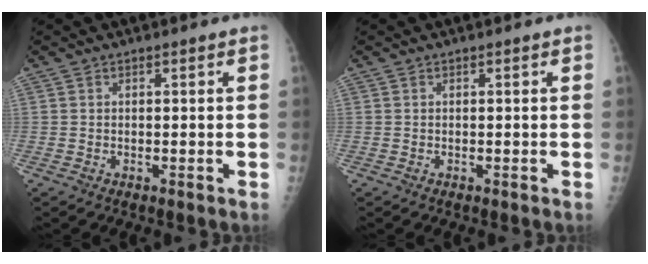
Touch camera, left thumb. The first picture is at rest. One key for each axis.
{"total": 0.0}